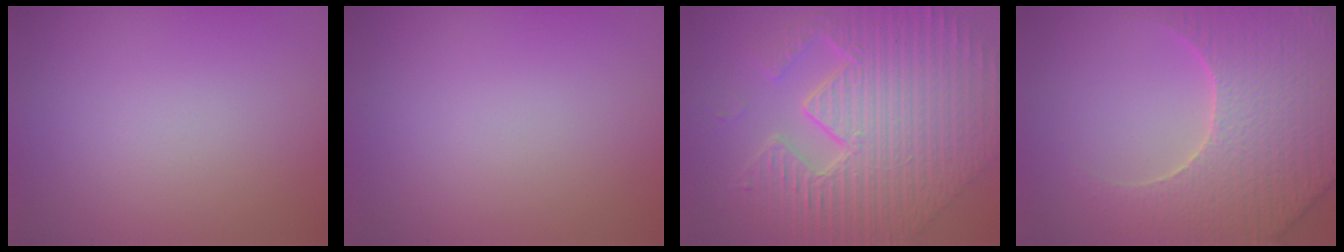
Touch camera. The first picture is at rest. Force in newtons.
{"total": 0.0}
{"total": 11.5, "press": 7.5, "slide": 8.6}
{"total": 7.8, "press": 7.5, "slide": 2.1}